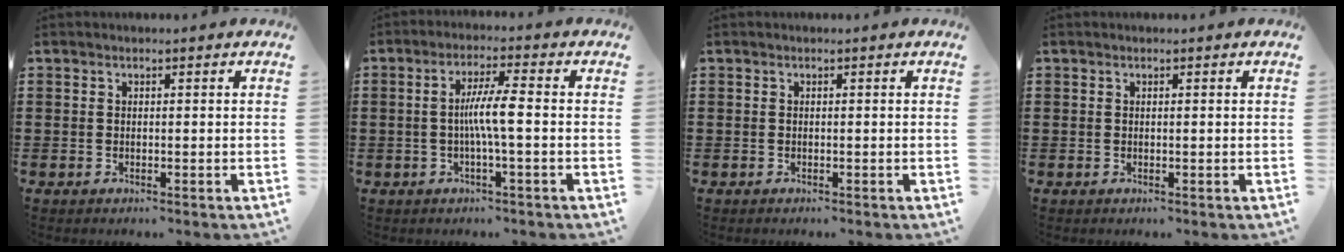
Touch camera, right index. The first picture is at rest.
{"total": 5.5, "force": [-0.6, 0.2, 5.4], "torque": [-0.097, -0.002, -0.015]}
{"total": 0.0}
{"total": 0.0}